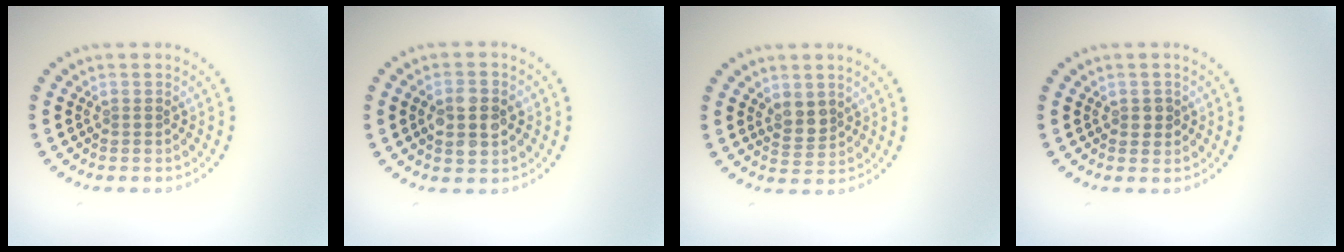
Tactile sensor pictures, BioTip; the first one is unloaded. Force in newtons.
{"total": 4.1, "press": 4.1, "slide": 0.1}
{"total": 2.2, "press": 2.0, "slide": 0.8}
{"total": 1.2, "press": 1.2, "slide": 0.2}